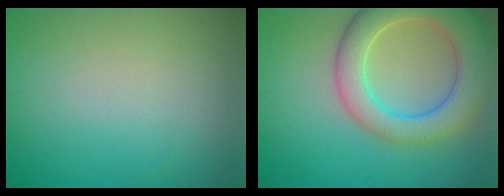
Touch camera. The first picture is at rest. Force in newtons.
{"total": 7.8, "press": 7.8, "slide": 0.5}